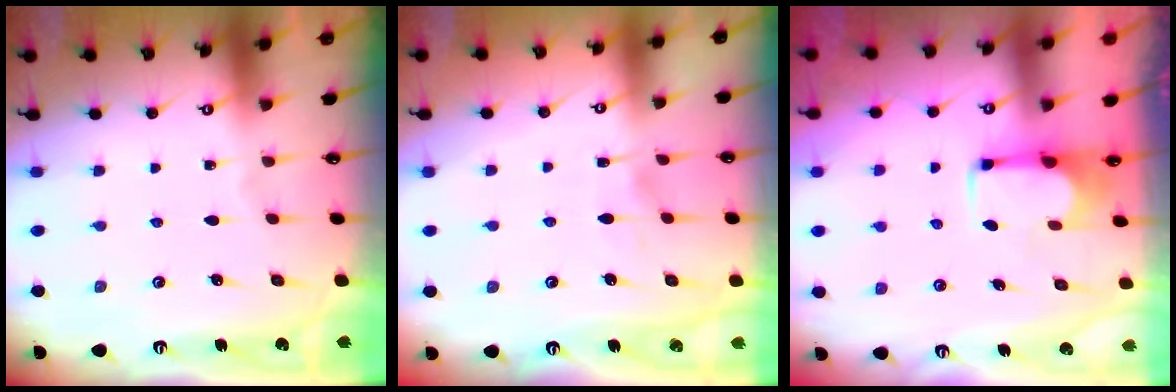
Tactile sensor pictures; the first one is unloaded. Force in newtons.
{"total": 3.4, "press": 3.4, "slide": 0.4}
{"total": 1.8, "press": 1.5, "slide": 0.9}